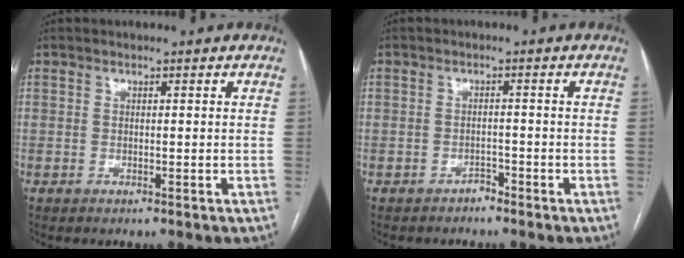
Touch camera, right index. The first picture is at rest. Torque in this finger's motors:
{"motor_torque": [-0.08, 0.10, -0.10, -0.03]}